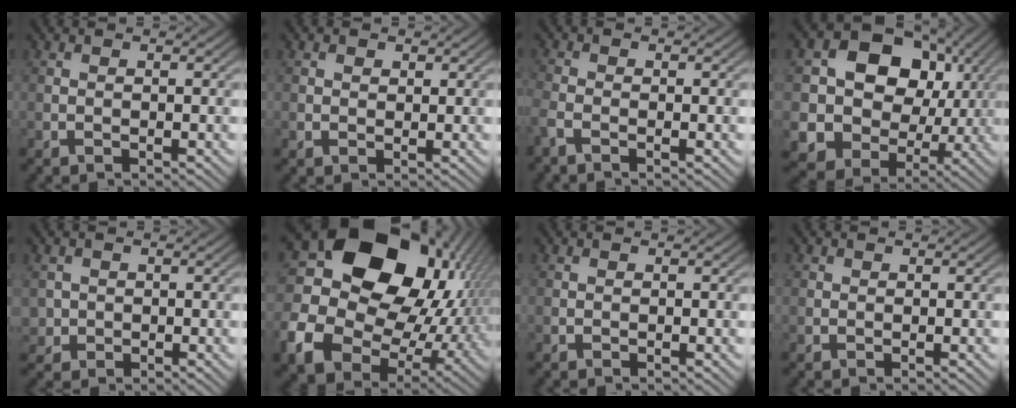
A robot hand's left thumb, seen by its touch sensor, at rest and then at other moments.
{"total": 1.2, "force": [0.6, 1.0, 0.3], "torque": [-0.006, -0.002, 0.009]}
{"total": 1.9, "force": [-1.2, 0.4, 1.4], "torque": [-0.037, -0.004, -0.035]}
{"total": 15.6, "force": [3.0, 13.0, 8.1], "torque": [-0.183, 0.000, 0.061]}
{"total": 2.1, "force": [0.0, 2.1, 0.2], "torque": [-0.008, -0.008, 0.001]}
{"total": 20.7, "force": [2.2, 16.6, 12.2], "torque": [-0.295, -0.044, 0.078]}
{"total": 0.0}
{"total": 0.7, "force": [0.3, 0.6, 0.1], "torque": [0.000, -0.003, 0.006]}